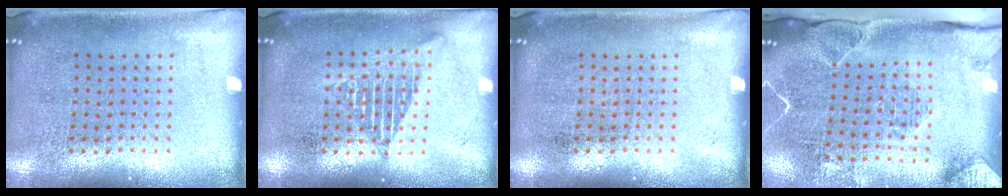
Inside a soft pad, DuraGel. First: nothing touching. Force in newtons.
{"total": 2.6, "press": 2.5, "slide": 0.3}
{"total": 0.0}
{"total": 2.1, "press": 2.0, "slide": 0.6}